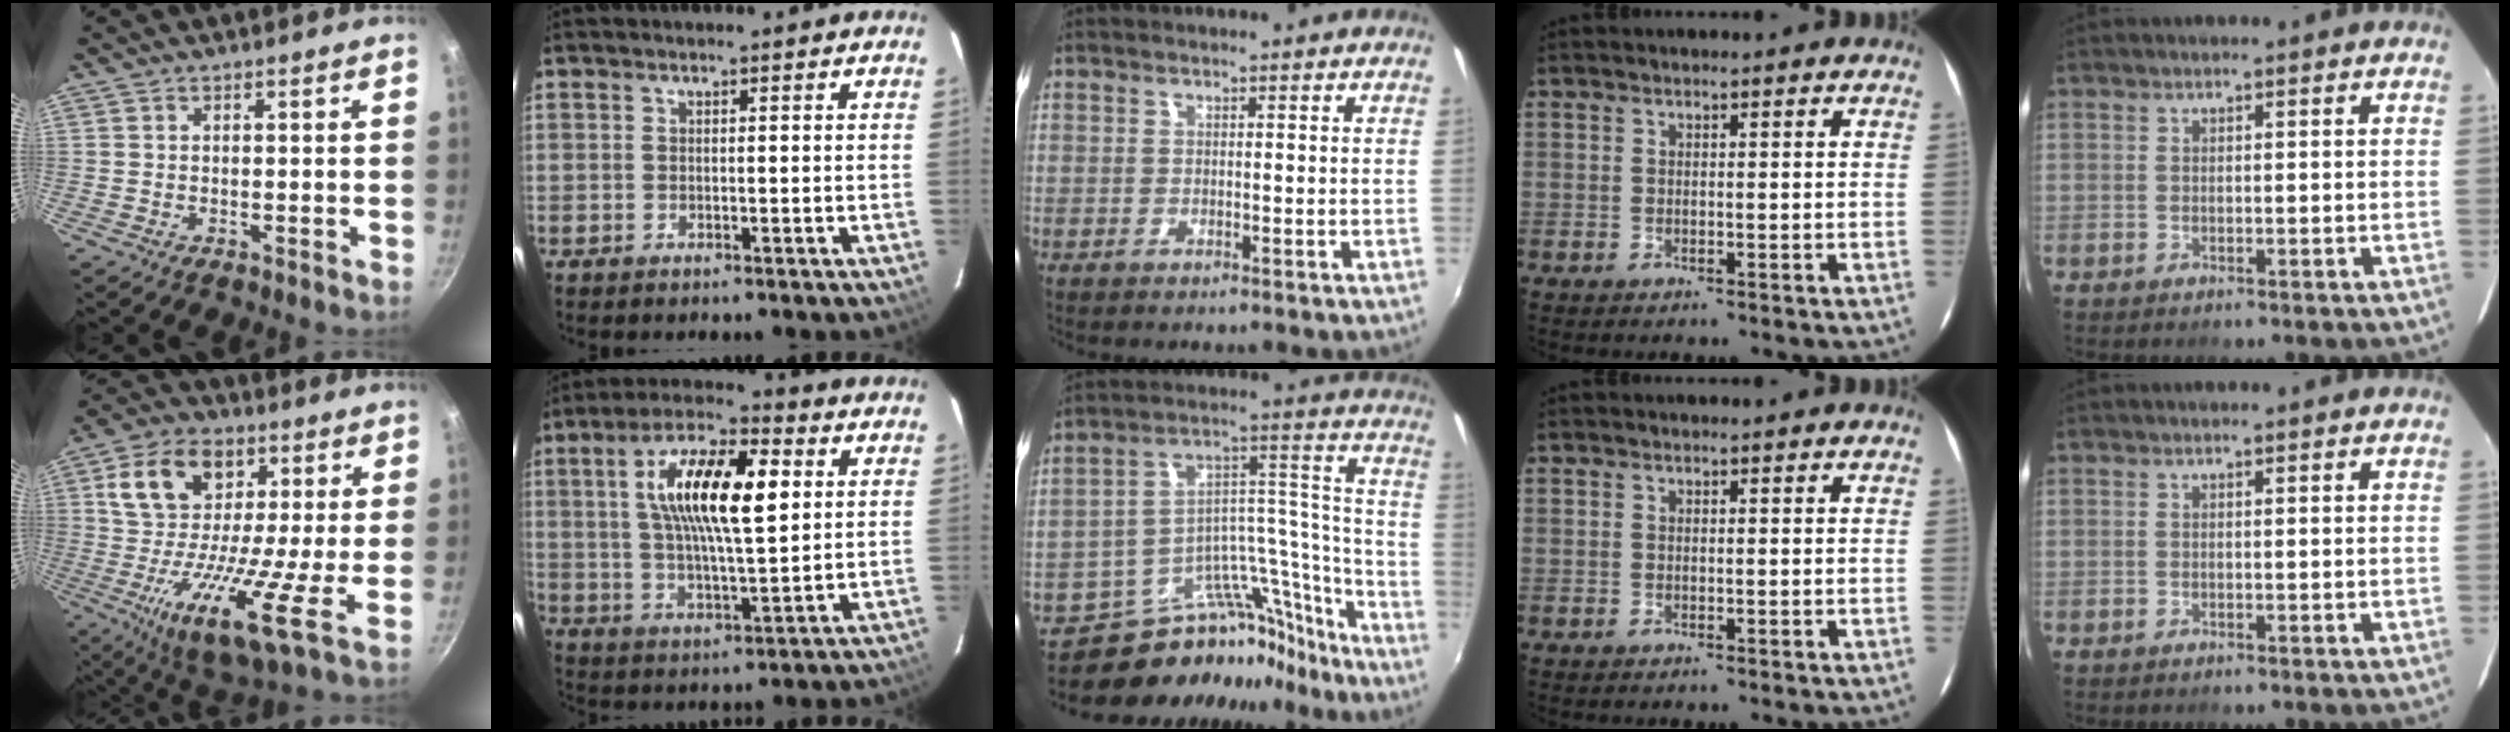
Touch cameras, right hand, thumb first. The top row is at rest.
{"thumb": {"total": 18.1, "force": [1.3, 8.7, 15.8], "torque": [-0.262, -0.002, -0.005]}, "index": {"total": 16.4, "force": [4.0, 5.4, 14.9], "torque": [-0.269, 0.021, 0.065]}, "middle": {"total": 19.8, "force": [-17.3, 8.1, 5.4], "torque": [-0.067, 0.072, -0.261]}}